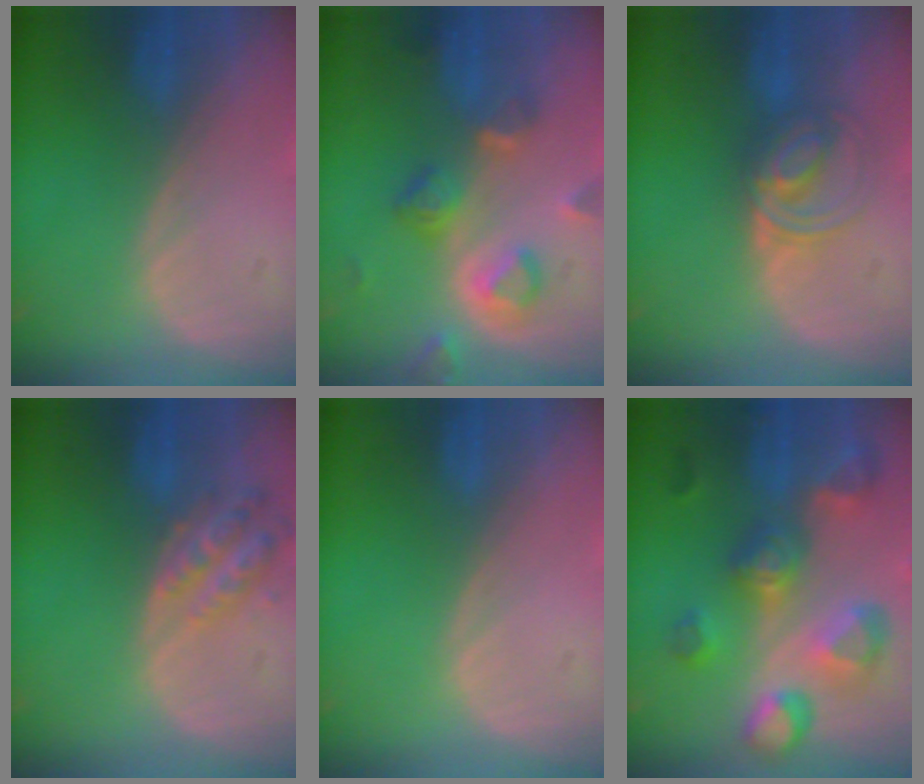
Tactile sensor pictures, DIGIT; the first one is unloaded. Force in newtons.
{"total": 7.7, "press": 7.1, "slide": 3.0}
{"total": 5.5, "press": 5.5, "slide": 0.6}
{"total": 6.0, "press": 5.6, "slide": 2.3}
{"total": 0.0}
{"total": 11.2, "press": 10.0, "slide": 5.0}